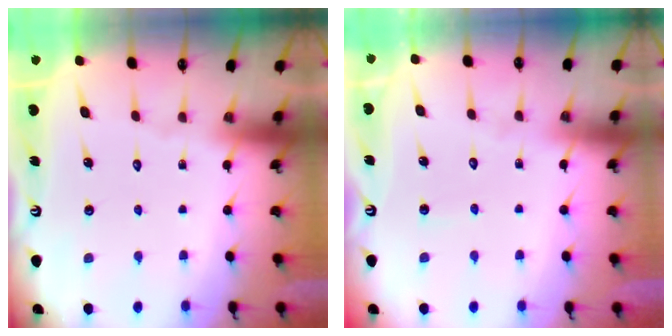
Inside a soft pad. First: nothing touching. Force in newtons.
{"total": 3.3, "press": 3.3, "slide": 0.3}